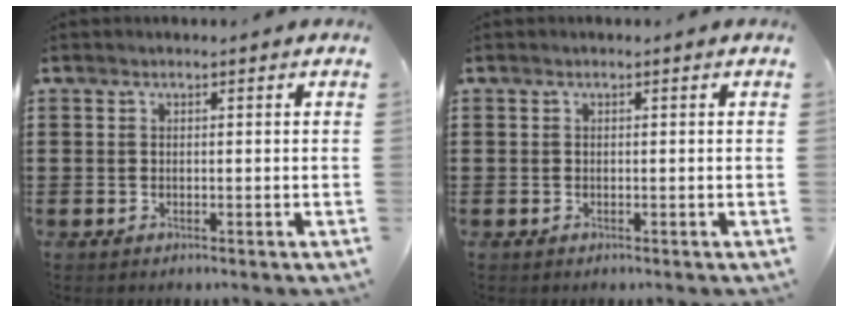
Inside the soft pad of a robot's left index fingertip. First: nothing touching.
{"total": 0.0}